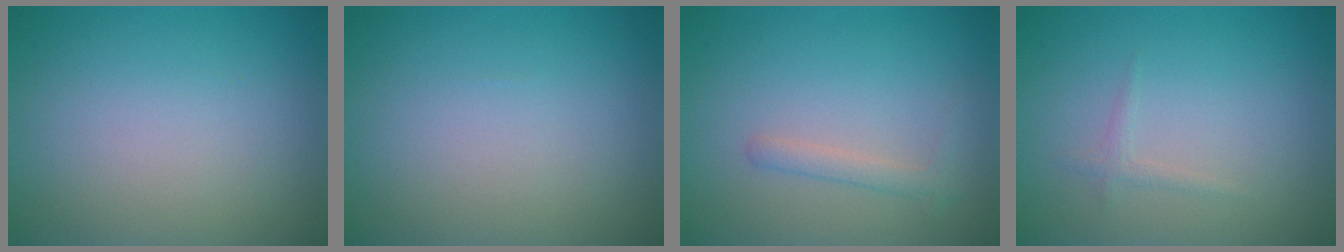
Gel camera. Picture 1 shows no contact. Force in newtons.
{"total": 0.0}
{"total": 1.3, "press": 1.3, "slide": 0.1}
{"total": 0.8, "press": 0.8, "slide": 0.0}